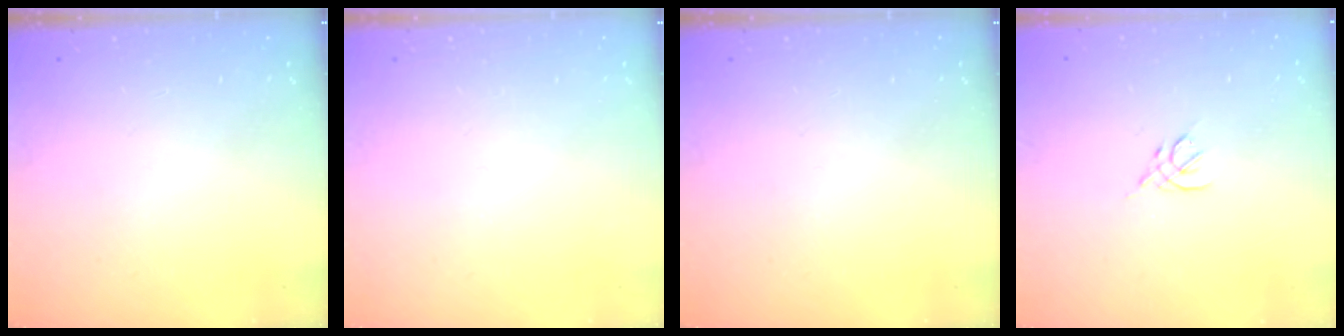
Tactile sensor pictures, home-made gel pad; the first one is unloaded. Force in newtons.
{"total": 0.0}
{"total": 0.0}
{"total": 2.6, "press": 2.5, "slide": 0.7}